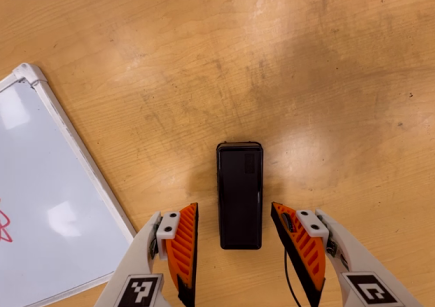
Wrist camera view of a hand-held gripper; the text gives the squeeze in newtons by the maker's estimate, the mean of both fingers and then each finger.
{"total": 0.0}